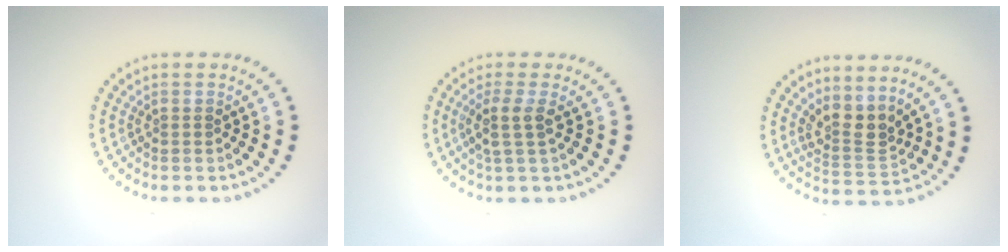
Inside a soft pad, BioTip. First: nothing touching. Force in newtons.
{"total": 2.3, "press": 1.8, "slide": 1.5}
{"total": 3.0, "press": 2.3, "slide": 1.9}